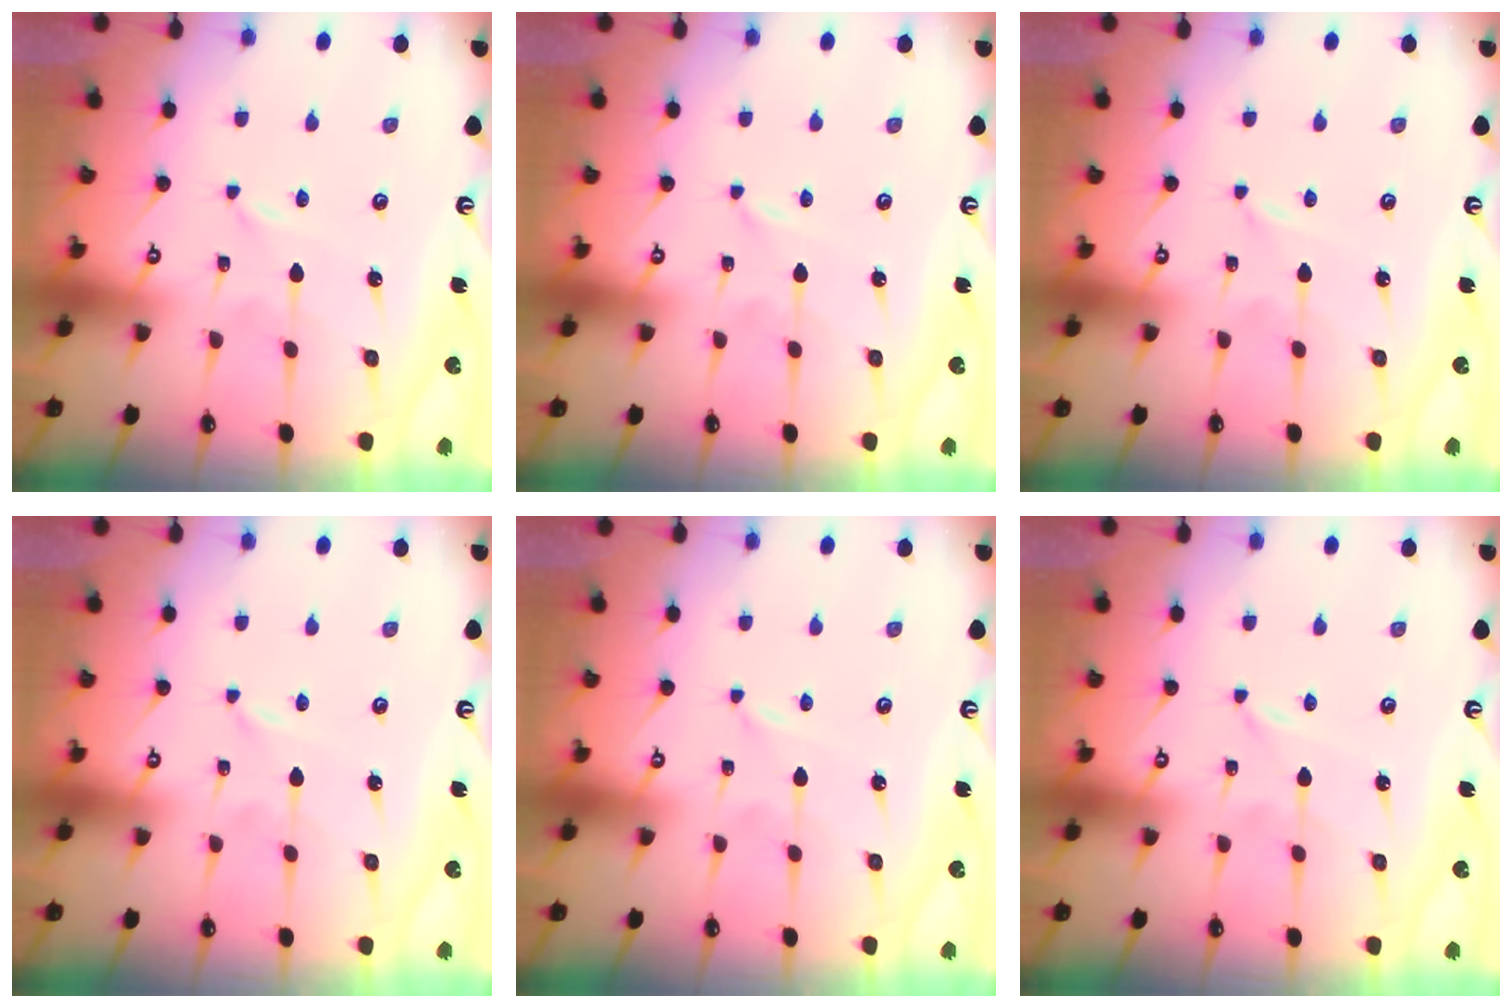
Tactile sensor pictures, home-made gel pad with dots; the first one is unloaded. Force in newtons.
{"total": 0.0}
{"total": 0.0}
{"total": 0.0}
{"total": 0.0}
{"total": 0.0}